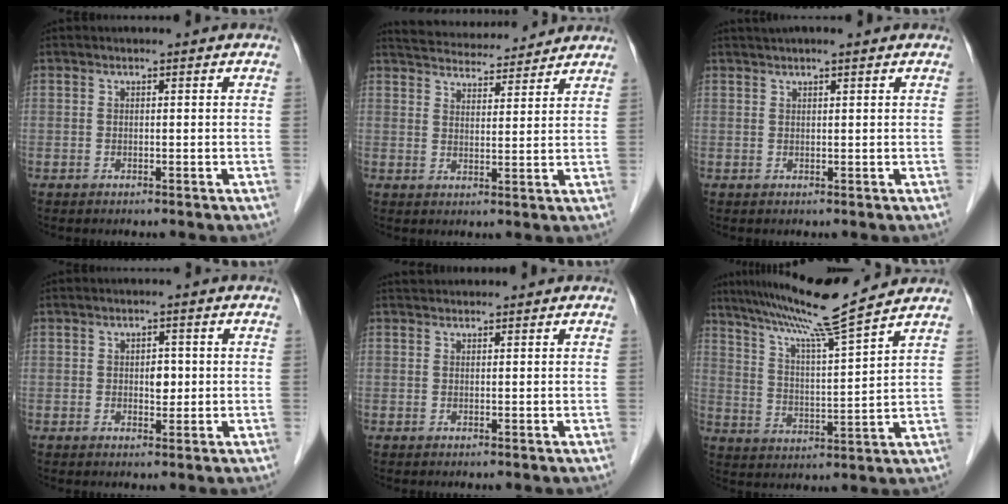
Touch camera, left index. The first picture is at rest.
{"total": 12.7, "force": [12.0, 2.1, 3.5], "torque": [-0.055, 0.023, 0.175]}
{"total": 3.9, "force": [3.2, 0.1, 2.2], "torque": [-0.031, 0.028, 0.050]}
{"total": 2.1, "force": [0.0, 1.3, 1.7], "torque": [-0.022, -0.002, 0.001]}
{"total": 1.8, "force": [1.8, 0.3, 0.3], "torque": [-0.007, 0.023, 0.032]}
{"total": 12.9, "force": [11.2, -2.0, 6.1], "torque": [-0.112, 0.000, 0.187]}